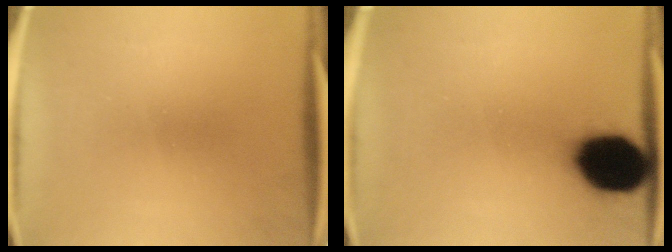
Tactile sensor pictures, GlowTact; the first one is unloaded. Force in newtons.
{"total": 17.0}